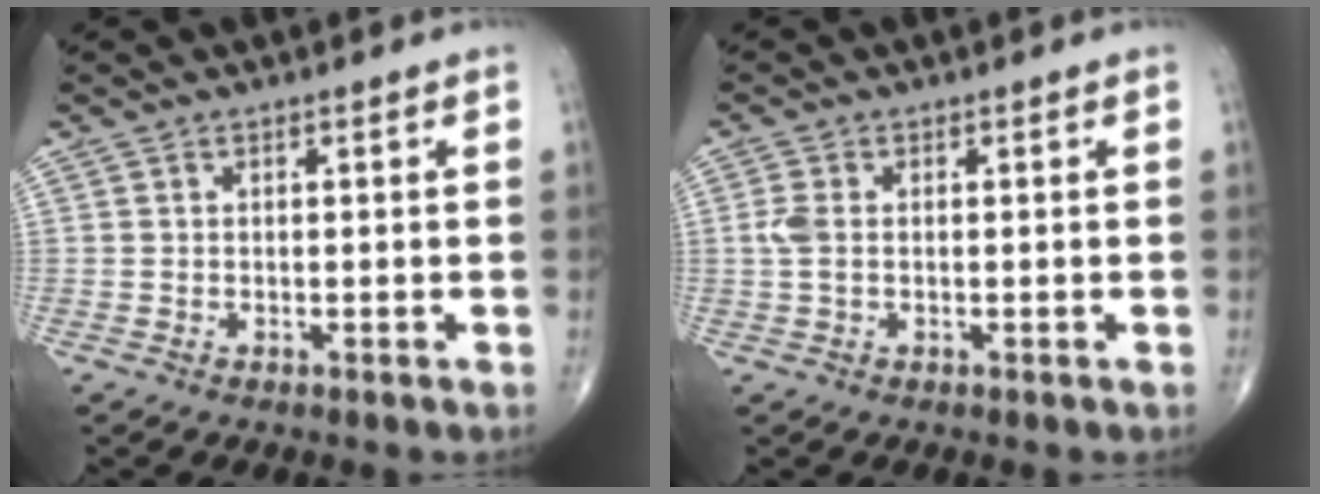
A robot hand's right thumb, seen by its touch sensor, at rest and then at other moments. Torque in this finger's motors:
{"motor_torque": [0.06, -0.06, 0.45, 0.13, 0.06]}